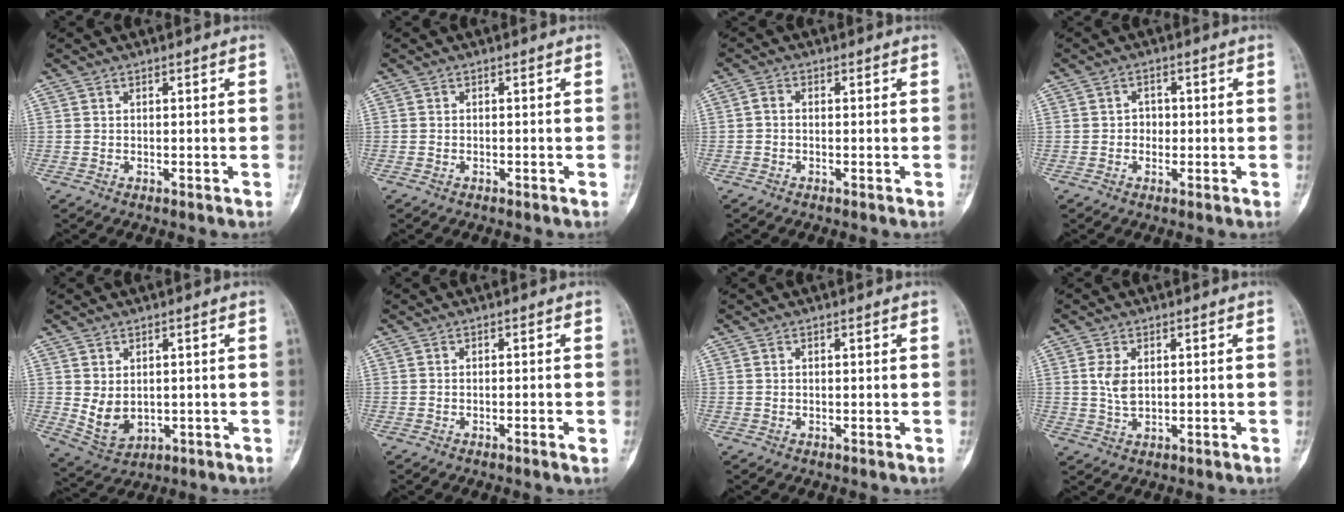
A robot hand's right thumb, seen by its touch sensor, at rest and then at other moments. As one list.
[{"total": 0.0}, {"total": 0.7, "force": [-0.2, 0.5, 0.5], "torque": [-0.006, 0.001, -0.008]}, {"total": 2.3, "force": [-0.3, 2.1, 0.9], "torque": [0.007, 0.008, -0.011]}, {"total": 6.0, "force": [0.1, 4.3, 4.1], "torque": [-0.059, -0.011, 0.024]}, {"total": 1.3, "force": [-0.6, 0.0, 1.1], "torque": [-0.021, -0.001, -0.010]}, {"total": 0.0}, {"total": 3.9, "force": [0.6, 2.3, 3.1], "torque": [-0.059, -0.005, 0.014]}]